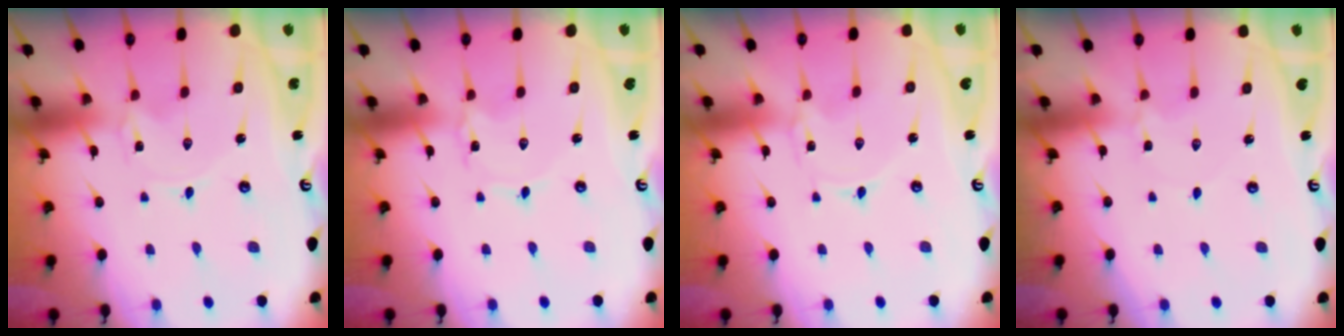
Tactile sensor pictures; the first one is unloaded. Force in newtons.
{"total": 0.9, "press": 0.9, "slide": 0.1}
{"total": 0.0}
{"total": 2.2, "press": 2.1, "slide": 0.3}